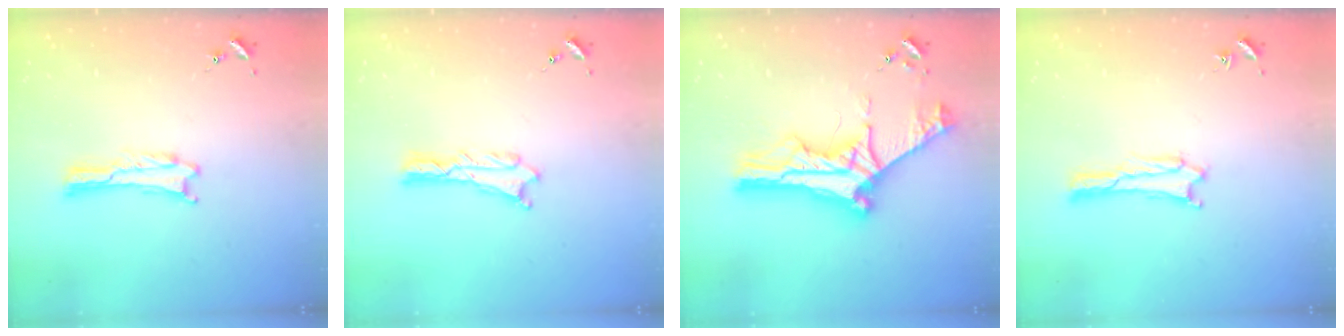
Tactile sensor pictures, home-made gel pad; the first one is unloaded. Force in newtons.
{"total": 0.7, "press": 0.6, "slide": 0.2}
{"total": 10.9, "press": 10.9, "slide": 1.1}
{"total": 1.9, "press": 1.9, "slide": 0.1}